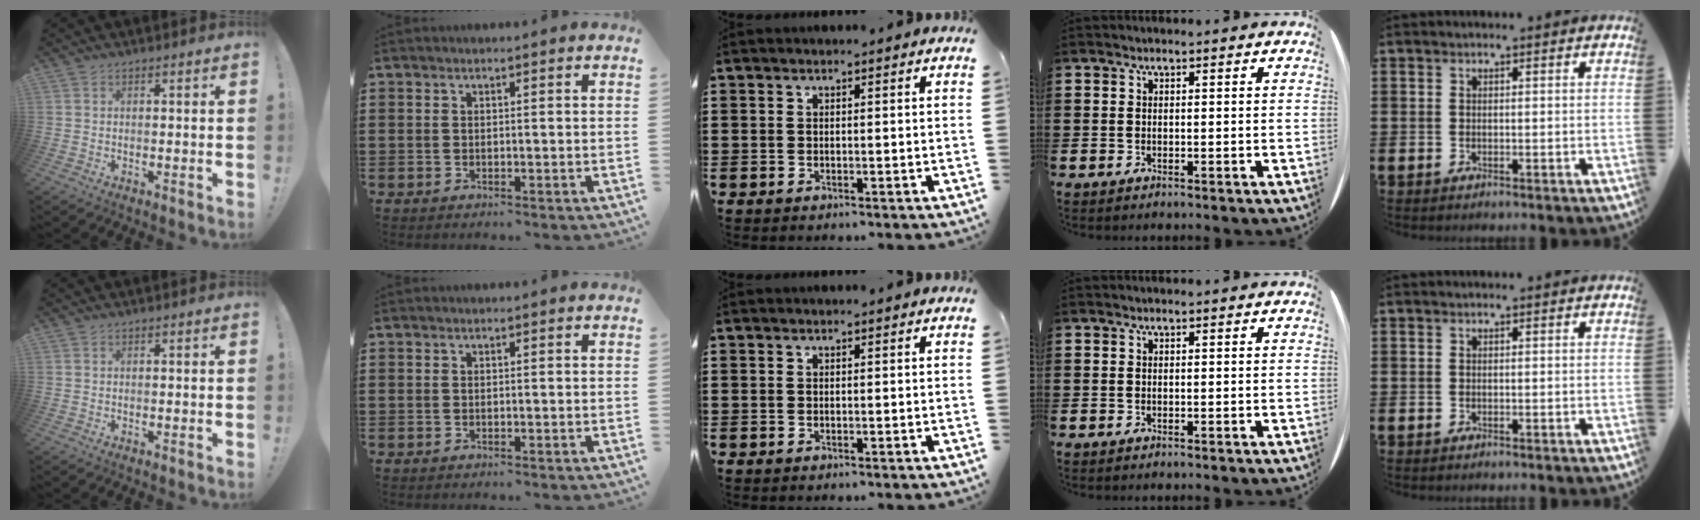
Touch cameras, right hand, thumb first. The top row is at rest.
{}